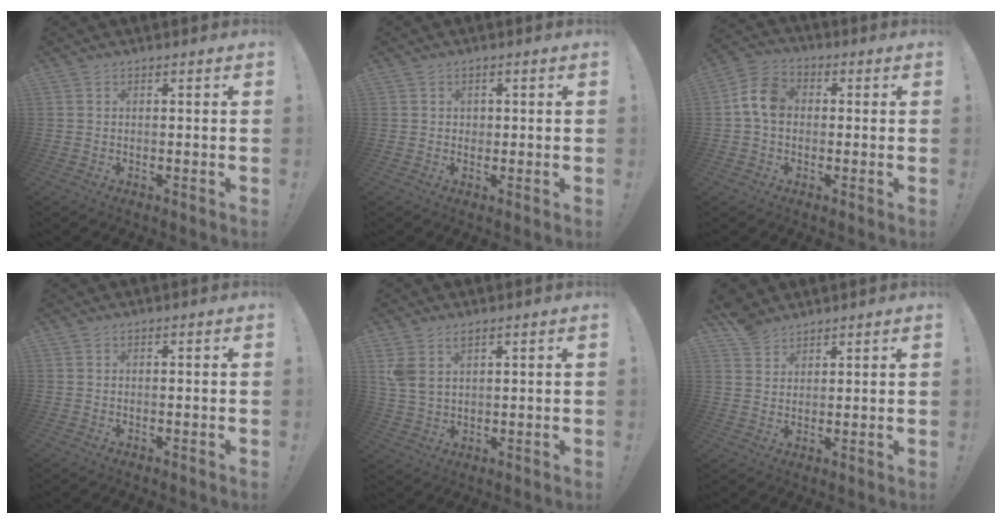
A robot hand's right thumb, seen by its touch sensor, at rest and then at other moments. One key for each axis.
{"total": 1.3, "fx": 0.2, "fy": 1.3, "fz": 0.3, "tx": -0.004, "ty": 0.001, "tz": 0.002}
{"total": 8.9, "fx": 0.4, "fy": 6.6, "fz": 6.0, "tx": -0.115, "ty": 0.020, "tz": 0.013}
{"total": 0.0}
{"total": 5.6, "fx": 3.4, "fy": 3.1, "fz": 3.2, "tx": -0.061, "ty": -0.011, "tz": 0.066}
{"total": 5.8, "fx": 4.9, "fy": 2.9, "fz": 1.0, "tx": -0.019, "ty": -0.029, "tz": 0.096}